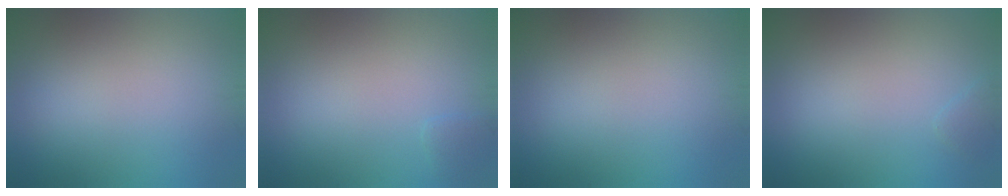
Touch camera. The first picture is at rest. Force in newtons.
{"total": 0.8, "press": 0.8, "slide": 0.1}
{"total": 0.0}
{"total": 0.6, "press": 0.6, "slide": 0.1}